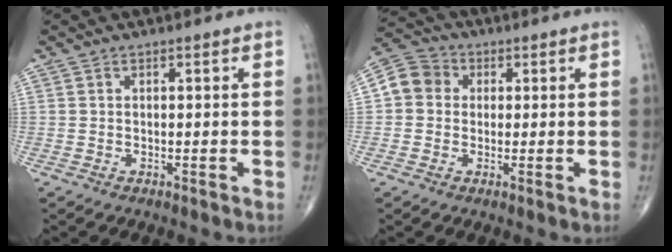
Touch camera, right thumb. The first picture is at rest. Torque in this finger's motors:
{"motor_torque": [0.02, 0.04, 0.09, -0.05, 0.01]}